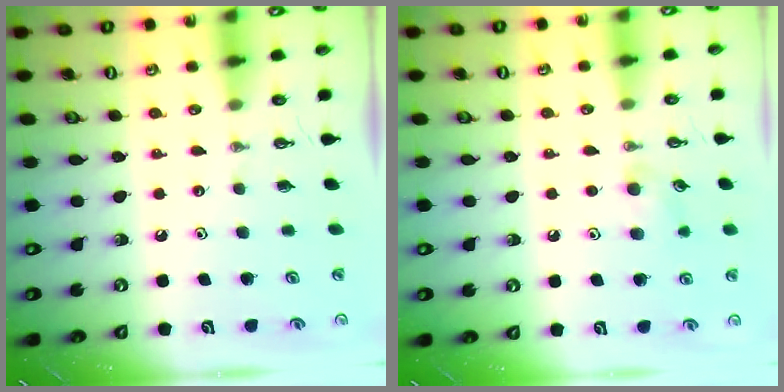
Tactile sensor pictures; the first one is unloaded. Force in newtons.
{"total": 6.1, "press": 6.0, "slide": 1.4}